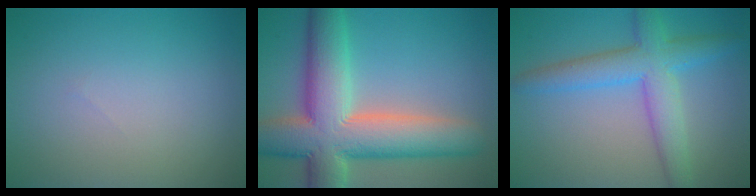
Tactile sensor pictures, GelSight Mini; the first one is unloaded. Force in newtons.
{"total": 12.0, "press": 12.0, "slide": 1.0}
{"total": 5.6, "press": 5.6, "slide": 0.3}